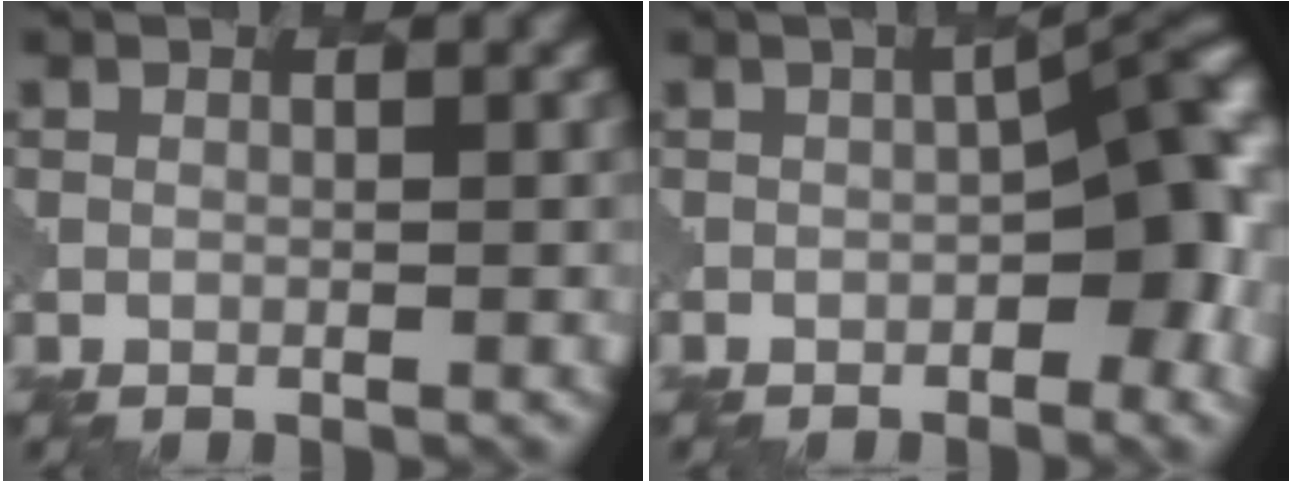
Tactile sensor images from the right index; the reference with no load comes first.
{"total": 7.4, "force": [-2.0, 3.0, 6.5], "torque": [-0.058, 0.006, -0.033]}